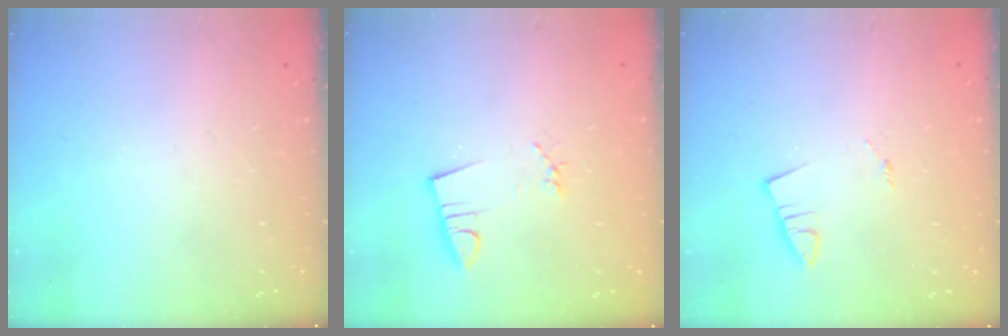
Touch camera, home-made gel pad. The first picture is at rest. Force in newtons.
{"total": 2.8, "press": 1.4, "slide": 2.4}
{"total": 1.0, "press": 1.0, "slide": 0.1}